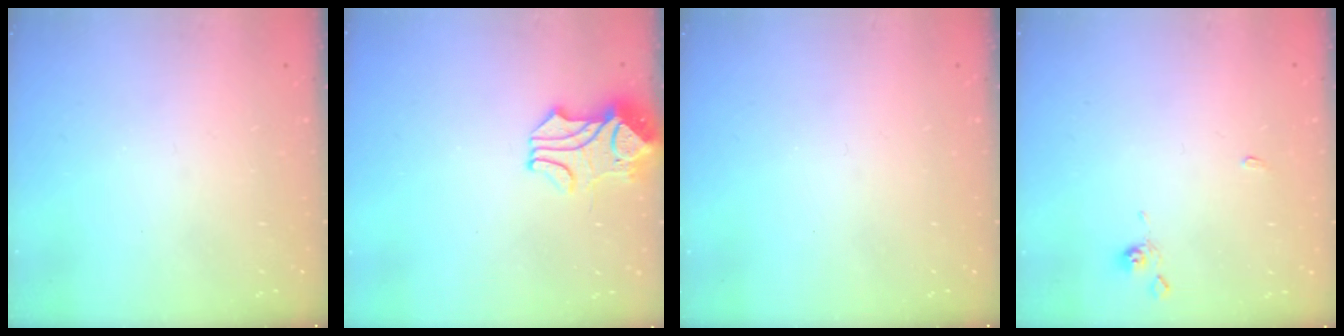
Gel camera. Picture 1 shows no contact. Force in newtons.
{"total": 2.4, "press": 2.0, "slide": 1.2}
{"total": 0.0}
{"total": 1.3, "press": 1.3, "slide": 0.3}